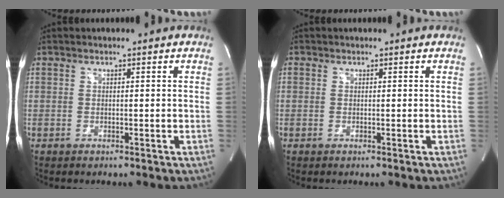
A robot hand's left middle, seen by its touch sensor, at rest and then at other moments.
{"total": 0.0}